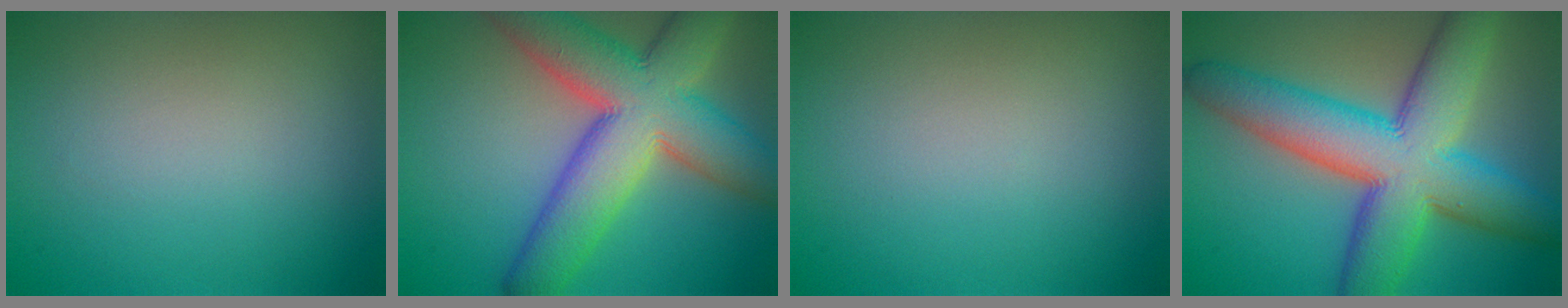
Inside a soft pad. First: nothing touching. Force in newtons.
{"total": 12.5, "press": 12.4, "slide": 1.2}
{"total": 0.0}
{"total": 12.6, "press": 12.6, "slide": 0.3}